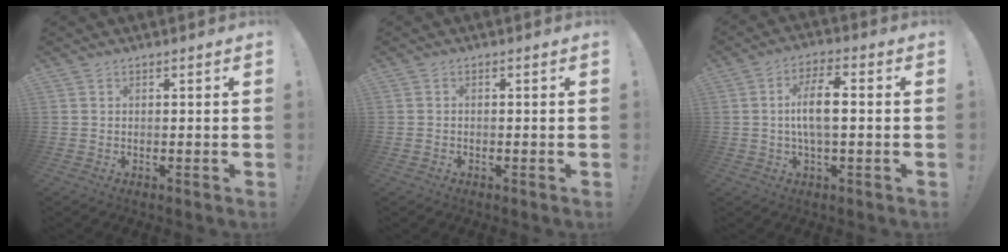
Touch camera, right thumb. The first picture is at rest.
{"total": 0.8, "force": [-0.7, 0.4, 0.0], "torque": [0.001, 0.003, -0.011]}
{"total": 9.5, "force": [0.1, 3.3, 8.9], "torque": [-0.162, 0.007, -0.002]}